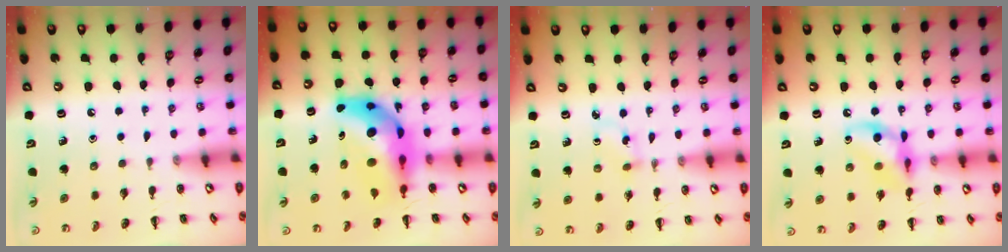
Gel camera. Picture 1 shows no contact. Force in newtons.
{"total": 12.6, "press": 11.9, "slide": 4.1}
{"total": 2.5, "press": 2.3, "slide": 1.1}
{"total": 12.3, "press": 12.2, "slide": 1.3}